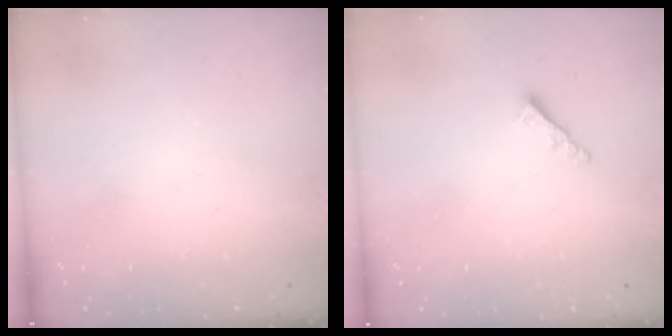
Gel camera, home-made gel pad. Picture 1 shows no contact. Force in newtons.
{"total": 2.3, "press": 2.3, "slide": 0.3}